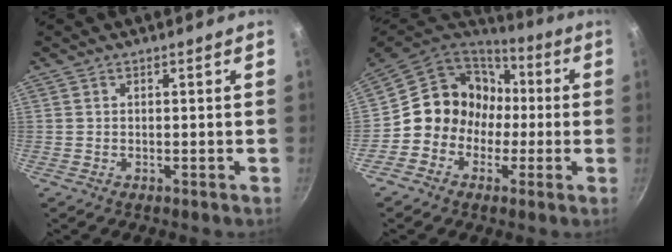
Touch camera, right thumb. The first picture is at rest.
{"total": 14.0, "force": [-1.0, 12.8, 5.5], "torque": [-0.042, 0.056, -0.027]}